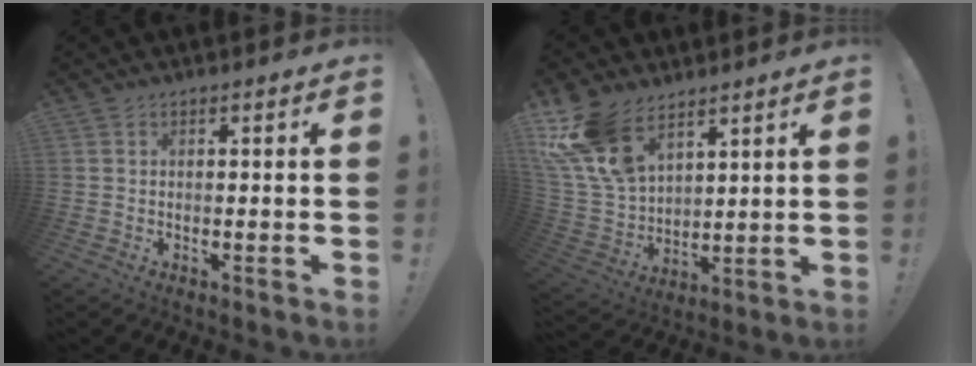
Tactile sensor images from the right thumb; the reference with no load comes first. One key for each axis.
{"total": 17.1, "fx": 11.1, "fy": 9.4, "fz": 9.0, "tx": -0.193, "ty": -0.065, "tz": 0.213}